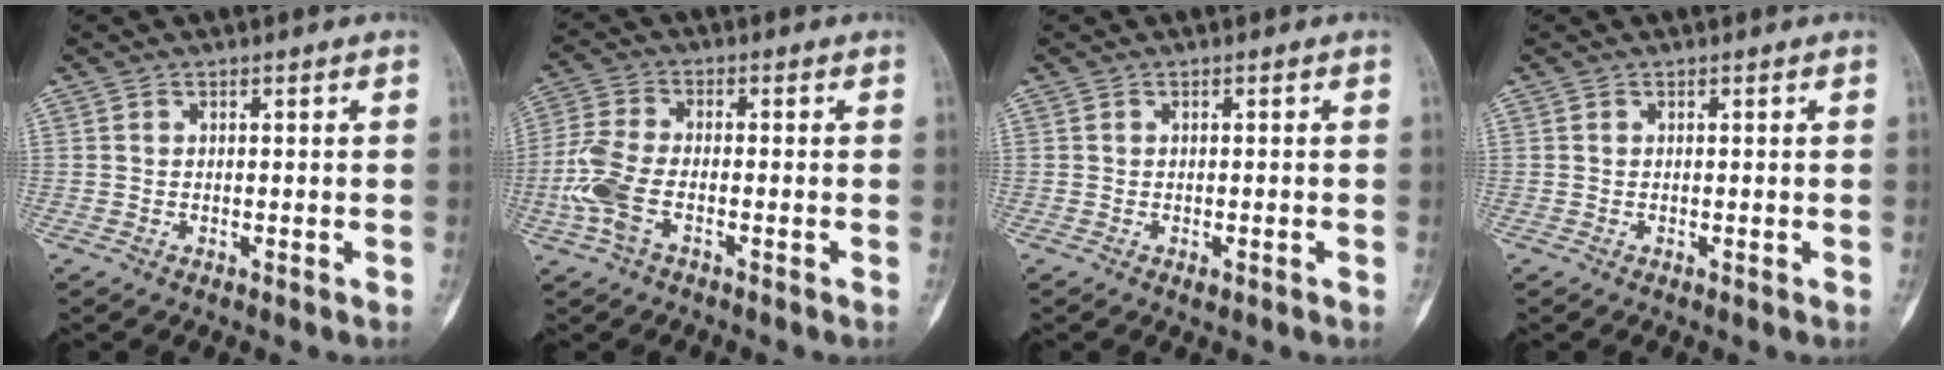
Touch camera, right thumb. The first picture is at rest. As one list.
[{"total": 8.4, "force": [-2.8, 4.1, 6.8], "torque": [-0.169, 0.014, -0.061]}, {"total": 0.9, "force": [-0.4, 0.5, 0.6], "torque": [-0.007, 0.005, -0.004]}, {"total": 0.0}]